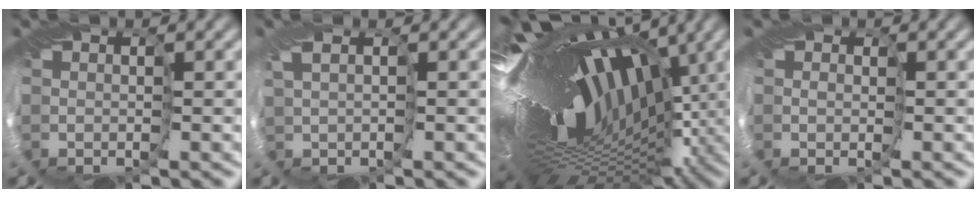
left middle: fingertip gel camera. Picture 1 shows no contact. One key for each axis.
{"total": 1.1, "fx": 0.1, "fy": 0.2, "fz": 1.1, "tx": -0.029, "ty": 0.002, "tz": 0.003}
{"total": 18.7, "fx": -0.2, "fy": 9.7, "fz": 16.0, "tx": -0.237, "ty": -0.016, "tz": -0.016}
{"total": 0.8, "fx": 0.0, "fy": 0.7, "fz": 0.3, "tx": -0.002, "ty": 0.000, "tz": -0.001}